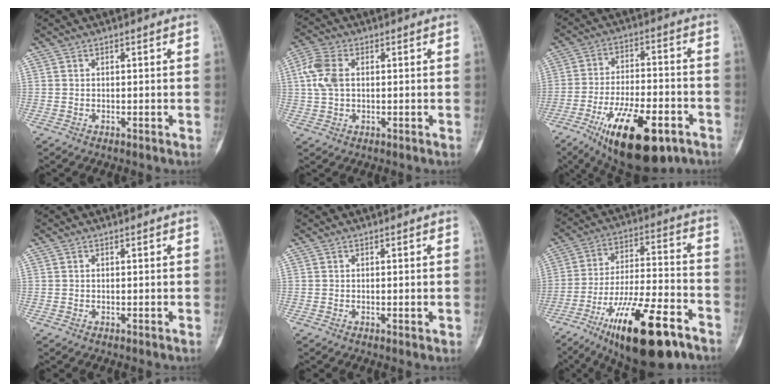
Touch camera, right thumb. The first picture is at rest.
{"total": 6.4, "force": [0.8, 4.0, 4.9], "torque": [-0.122, 0.012, 0.011]}
{"total": 20.0, "force": [-10.3, 8.2, 15.1], "torque": [-0.241, 0.040, -0.156]}
{"total": 0.0}
{"total": 1.2, "force": [-0.2, 0.4, 1.1], "torque": [-0.009, -0.002, -0.002]}
{"total": 22.3, "force": [-12.7, 6.9, 16.9], "torque": [-0.285, 0.061, -0.206]}